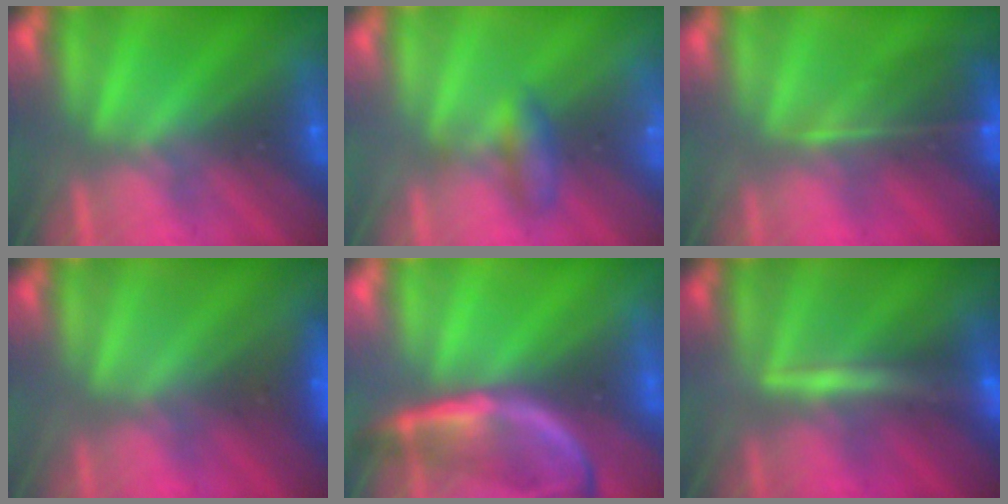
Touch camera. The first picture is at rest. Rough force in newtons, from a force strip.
{"total": 2.0}
{"total": 5.8}
{"total": 2.9}
{"total": 2.3}
{"total": 2.4}